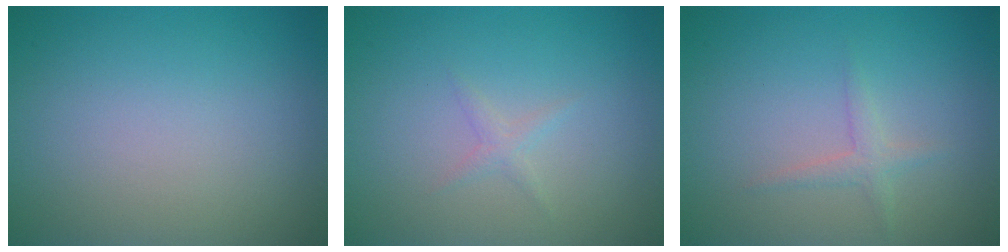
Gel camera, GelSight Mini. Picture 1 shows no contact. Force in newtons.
{"total": 0.9, "press": 0.8, "slide": 0.1}
{"total": 1.3, "press": 1.3, "slide": 0.1}